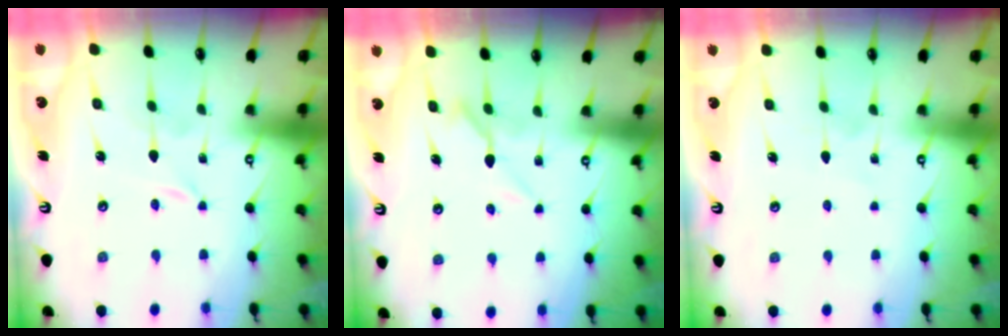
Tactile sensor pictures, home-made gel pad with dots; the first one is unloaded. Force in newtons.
{"total": 5.3, "press": 5.2, "slide": 0.9}
{"total": 3.4, "press": 3.3, "slide": 0.4}